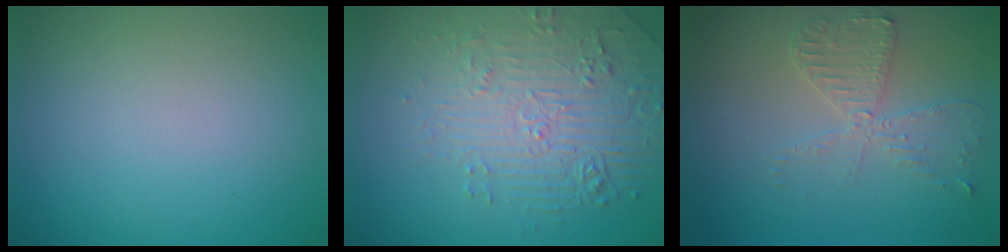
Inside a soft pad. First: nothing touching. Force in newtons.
{"total": 4.5, "press": 4.2, "slide": 1.6}
{"total": 3.5, "press": 3.0, "slide": 1.8}